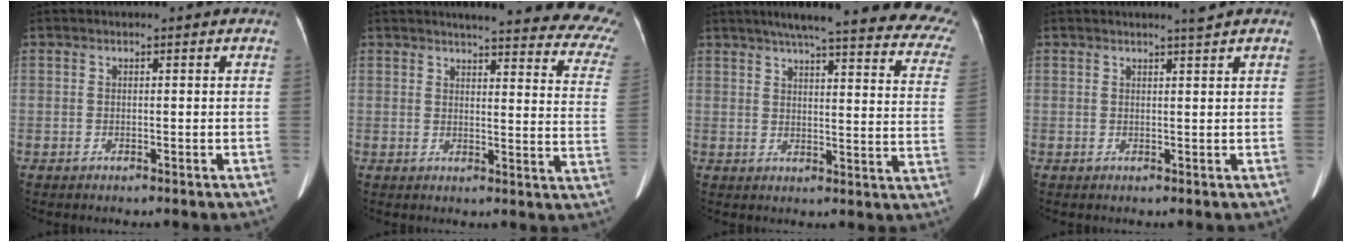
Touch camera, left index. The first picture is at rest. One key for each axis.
{"total": 19.8, "fx": 17.0, "fy": 3.0, "fz": 9.6, "tx": -0.097, "ty": -0.045, "tz": 0.169}
{"total": 25.8, "fx": 21.0, "fy": 3.2, "fz": 14.8, "tx": -0.168, "ty": -0.019, "tz": 0.236}
{"total": 1.4, "fx": 1.1, "fy": -0.7, "fz": 0.5, "tx": -0.017, "ty": -0.011, "tz": 0.023}